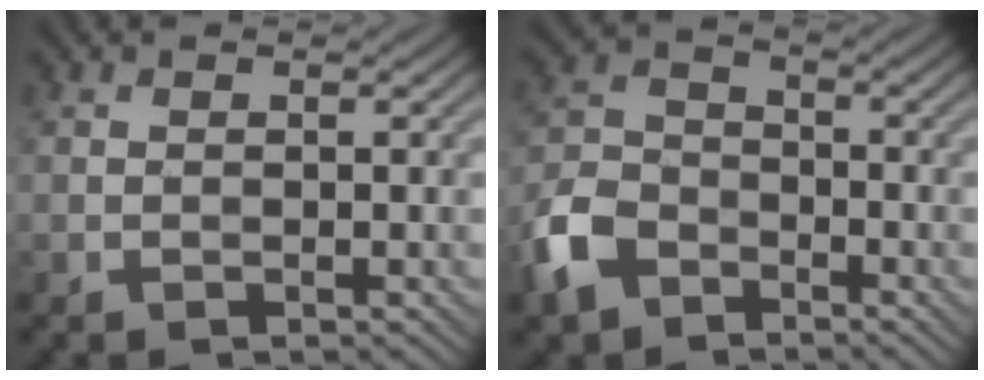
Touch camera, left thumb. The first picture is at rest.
{"total": 6.9, "force": [-4.3, 4.3, 3.3], "torque": [-0.090, 0.002, -0.101]}